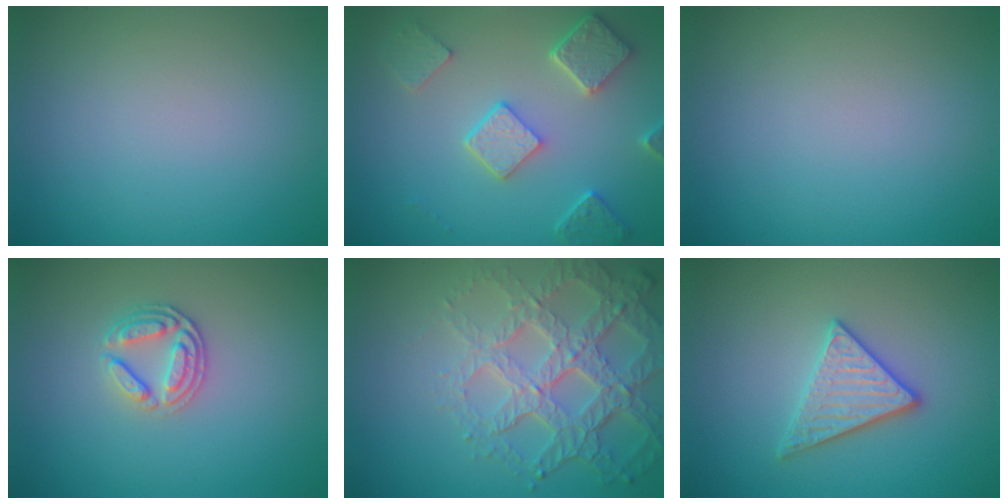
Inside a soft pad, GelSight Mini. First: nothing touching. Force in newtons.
{"total": 4.9, "press": 4.0, "slide": 2.9}
{"total": 0.0}
{"total": 2.7, "press": 2.5, "slide": 1.0}
{"total": 7.0, "press": 5.0, "slide": 4.9}
{"total": 3.0, "press": 2.9, "slide": 0.6}